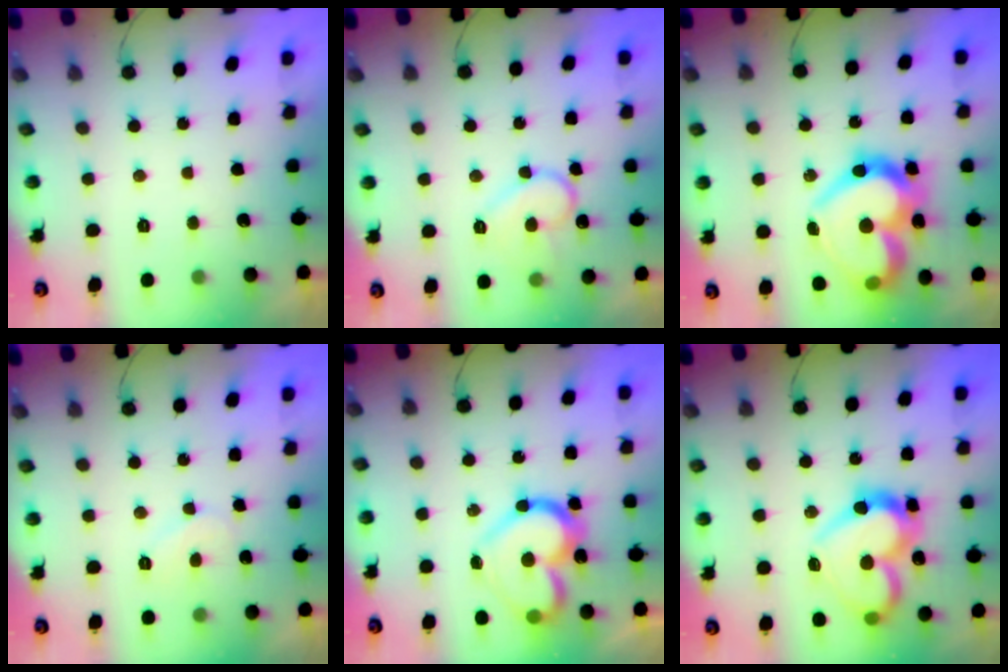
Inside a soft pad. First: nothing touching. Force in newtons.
{"total": 11.4, "press": 11.4, "slide": 0.6}
{"total": 23.8, "press": 23.7, "slide": 2.0}
{"total": 5.4, "press": 5.3, "slide": 0.6}
{"total": 17.4, "press": 17.3, "slide": 1.6}
{"total": 19.7, "press": 19.6, "slide": 2.1}